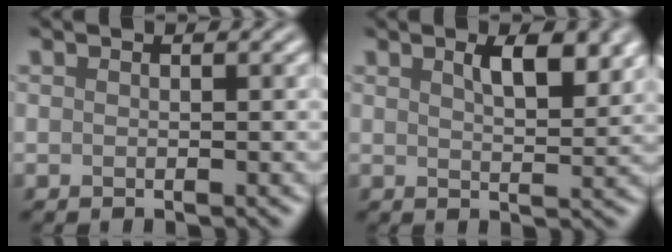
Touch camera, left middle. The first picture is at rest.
{"total": 3.9, "force": [2.0, 1.2, 3.0], "torque": [-0.046, -0.001, 0.035]}